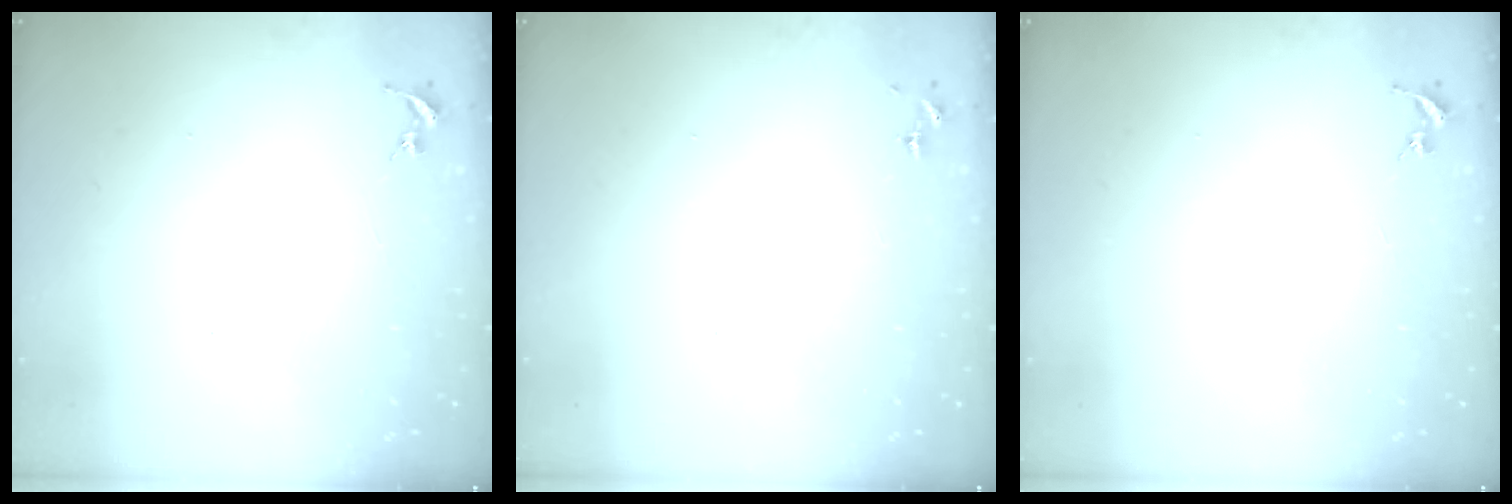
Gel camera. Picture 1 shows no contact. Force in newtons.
{"total": 0.0}
{"total": 0.0}